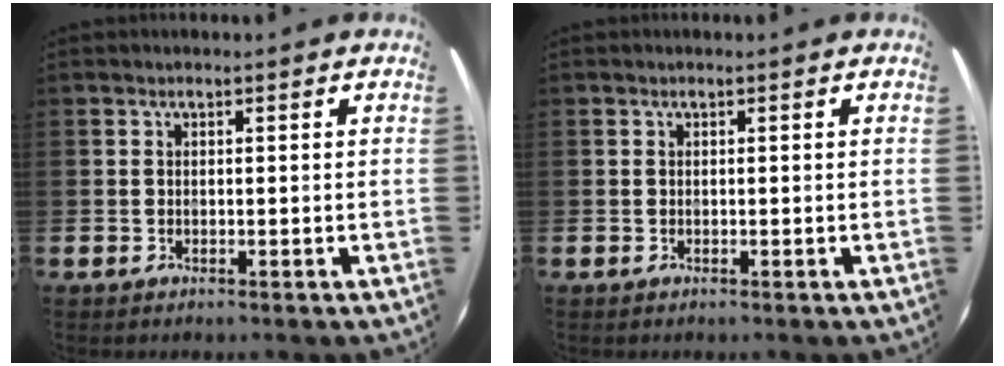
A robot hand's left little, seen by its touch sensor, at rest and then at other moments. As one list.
[{"total": 0.0}]